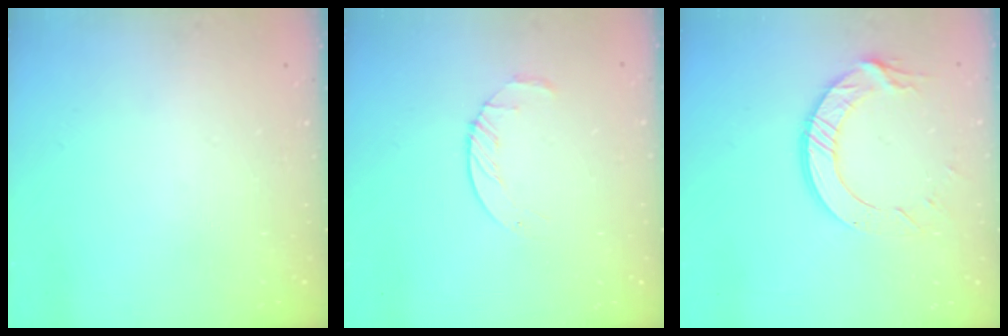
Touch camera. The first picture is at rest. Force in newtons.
{"total": 3.8, "press": 3.8, "slide": 0.4}
{"total": 11.1, "press": 11.0, "slide": 1.1}